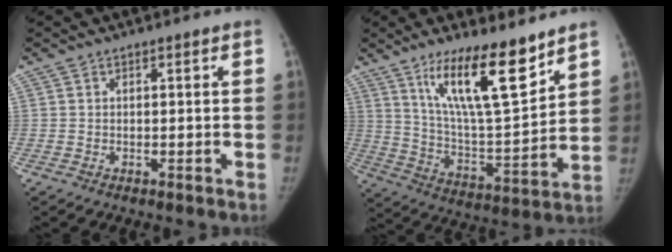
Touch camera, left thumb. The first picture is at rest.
{"total": 17.6, "force": [11.5, 4.1, 12.8], "torque": [-0.190, -0.076, 0.211]}